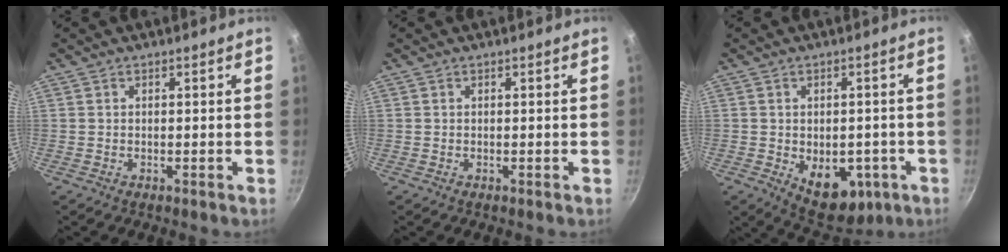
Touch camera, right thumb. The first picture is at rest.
{"total": 0.0}
{"total": 11.1, "force": [-3.2, 7.1, 8.0], "torque": [-0.064, -0.001, -0.026]}